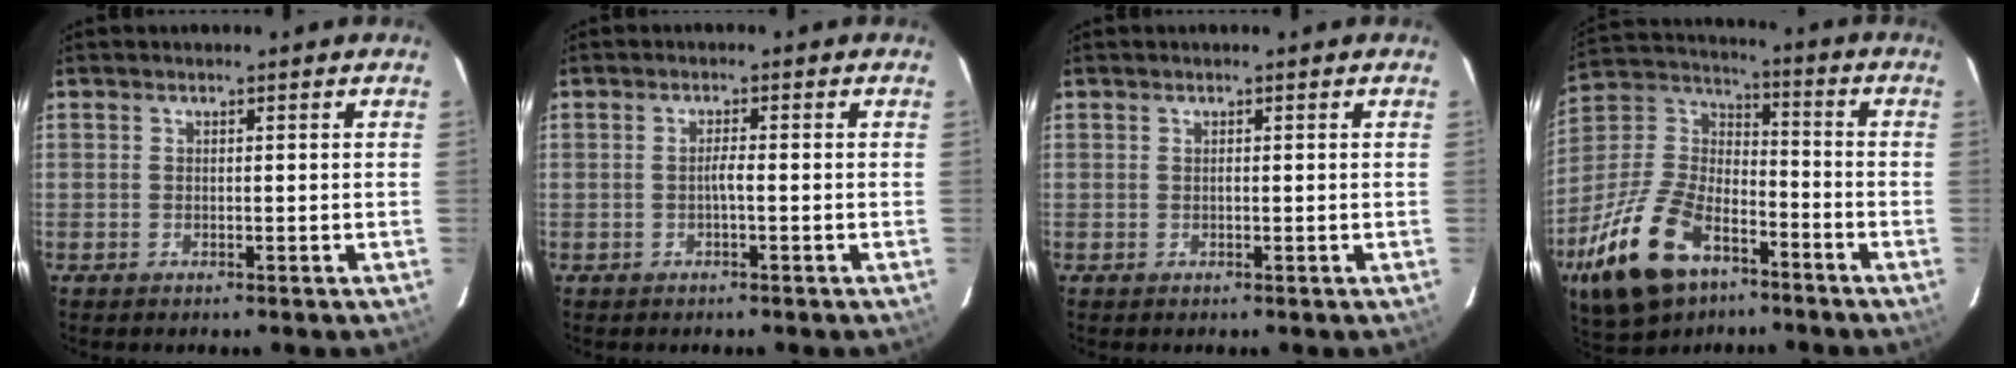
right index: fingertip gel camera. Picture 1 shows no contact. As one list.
[{"total": 1.4, "force": [-0.5, -0.1, 1.3], "torque": [-0.026, 0.004, -0.010]}, {"total": 0.0}, {"total": 22.7, "force": [-12.3, 12.5, 14.4], "torque": [-0.313, -0.003, -0.214]}]